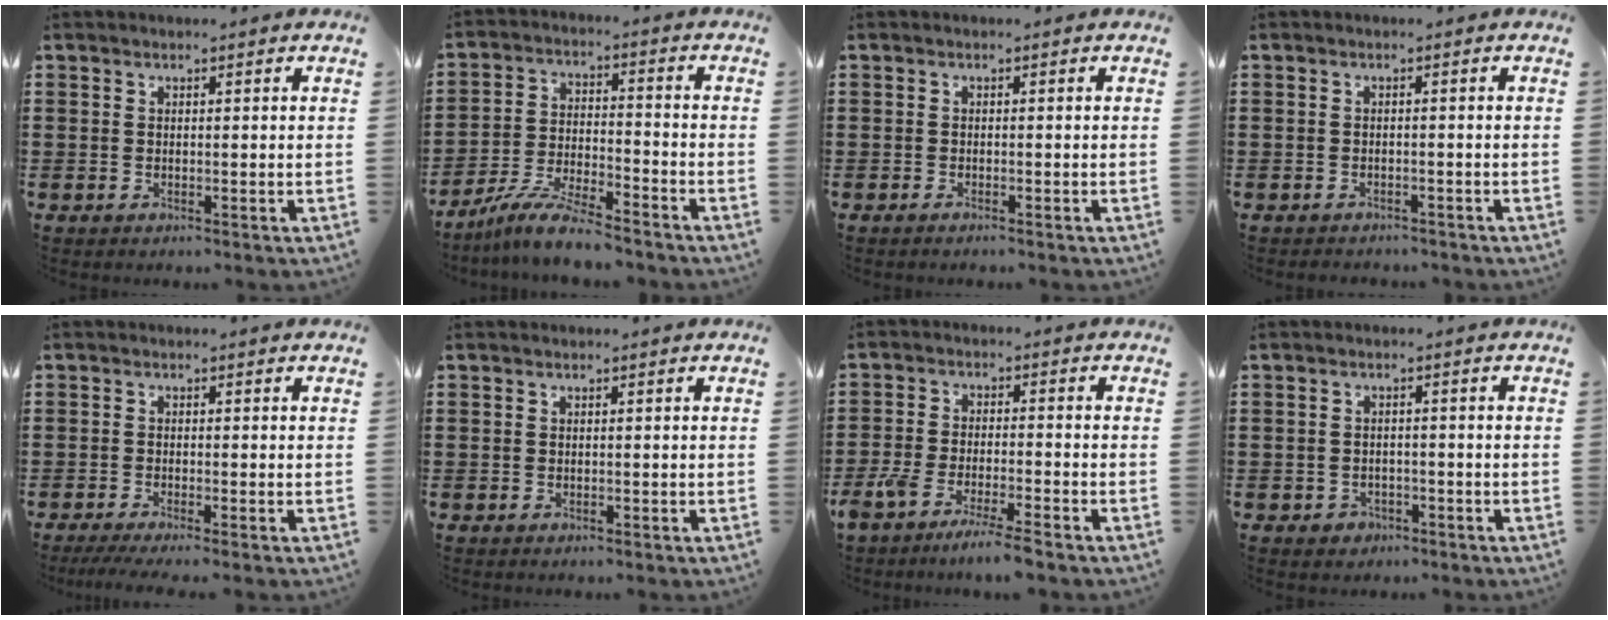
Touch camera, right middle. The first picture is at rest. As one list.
[{"total": 7.9, "force": [-7.1, 0.6, 3.4], "torque": [-0.073, 0.001, -0.138]}, {"total": 0.6, "force": [-0.5, 0.1, 0.2], "torque": [-0.006, -0.002, -0.010]}, {"total": 1.0, "force": [-1.0, 0.2, -0.1], "torque": [-0.002, 0.002, -0.023]}, {"total": 1.6, "force": [-1.1, 0.0, 1.1], "torque": [-0.025, -0.003, -0.025]}, {"total": 0.0}, {"total": 5.3, "force": [-4.5, 0.1, 2.7], "torque": [-0.065, -0.016, -0.088]}, {"total": 1.5, "force": [-1.1, 1.0, 0.2], "torque": [-0.009, 0.000, -0.026]}]